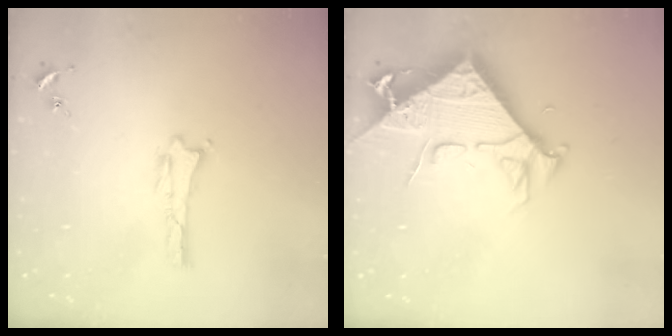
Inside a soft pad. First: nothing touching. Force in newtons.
{"total": 8.4, "press": 8.3, "slide": 0.9}